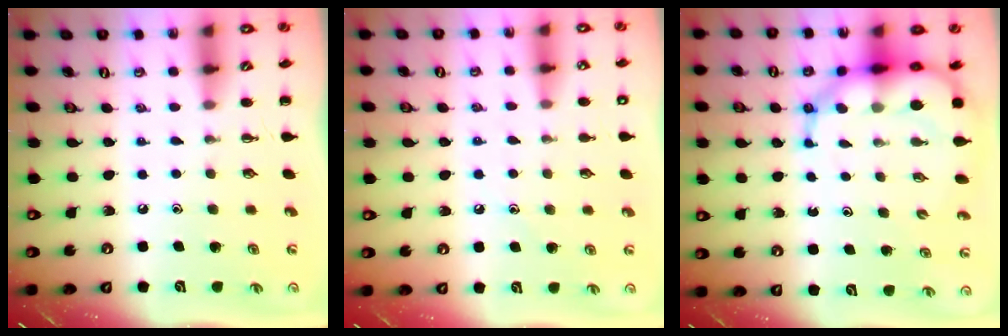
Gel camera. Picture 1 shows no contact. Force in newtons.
{"total": 7.9, "press": 7.5, "slide": 2.5}
{"total": 12.1, "press": 11.7, "slide": 3.3}